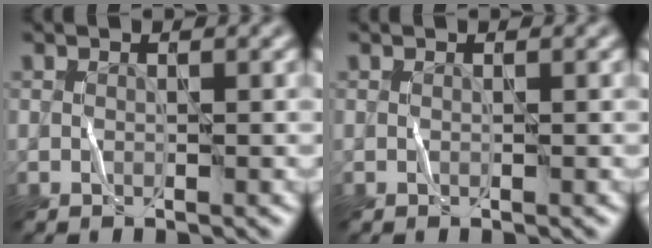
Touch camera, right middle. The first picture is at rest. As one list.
[{"total": 0.0}]